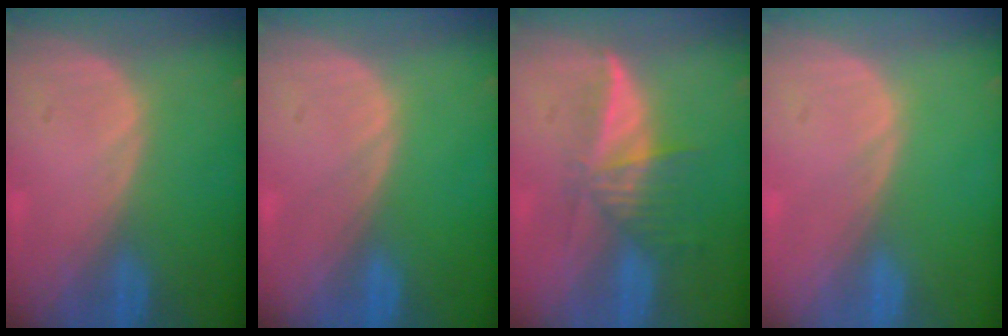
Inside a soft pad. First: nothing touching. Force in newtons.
{"total": 0.0}
{"total": 6.1, "press": 5.5, "slide": 2.5}
{"total": 0.0}